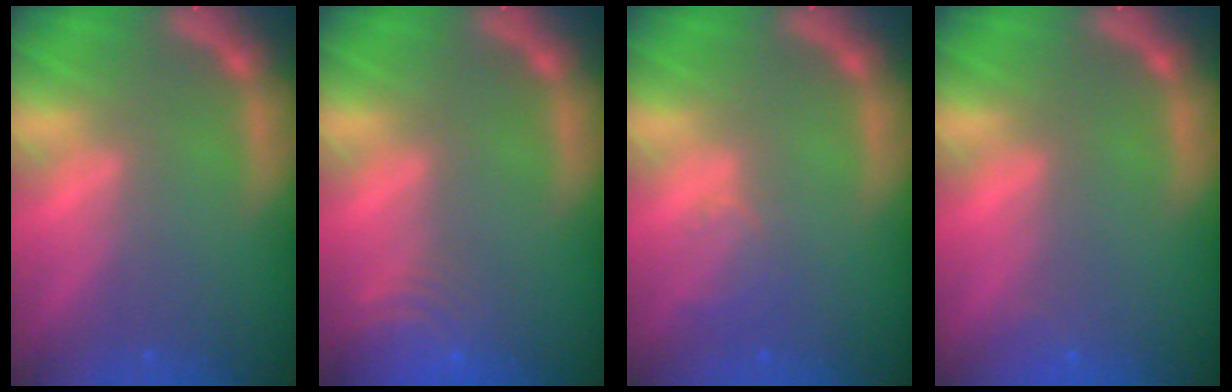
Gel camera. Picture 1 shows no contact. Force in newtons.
{"total": 5.5}
{"total": 2.0}
{"total": 0.9}